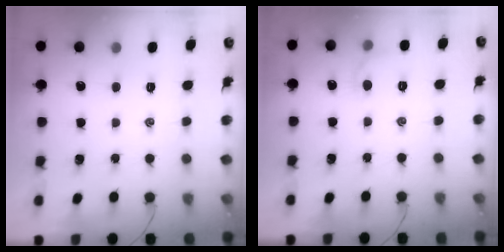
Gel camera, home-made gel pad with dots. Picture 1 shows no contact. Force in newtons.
{"total": 5.4, "press": 5.3, "slide": 1.3}